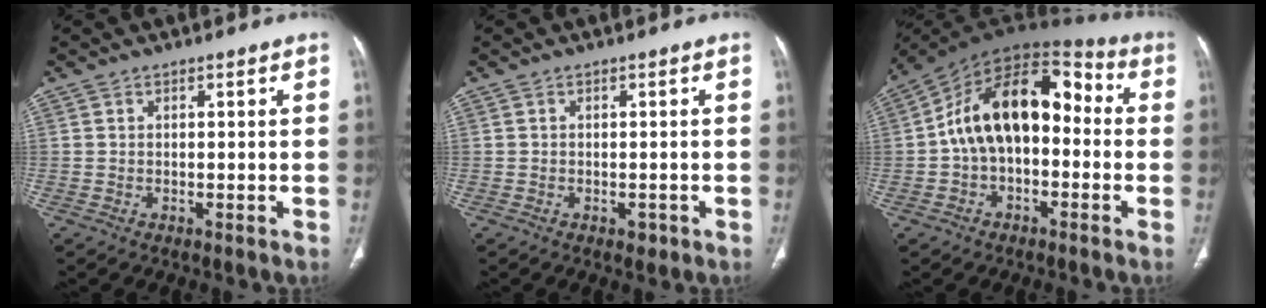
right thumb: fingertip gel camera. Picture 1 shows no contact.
{"total": 1.3, "force": [-0.6, 0.9, 0.7], "torque": [-0.005, 0.001, -0.006]}
{"total": 17.2, "force": [-0.6, 10.7, 13.5], "torque": [-0.194, 0.059, -0.023]}